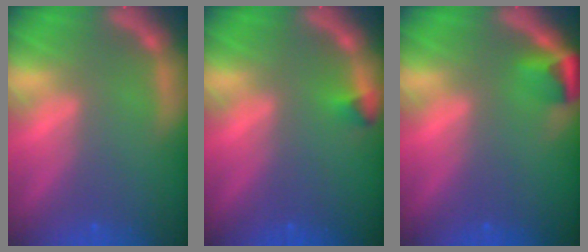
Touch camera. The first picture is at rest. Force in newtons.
{"total": 0.9}
{"total": 2.4}